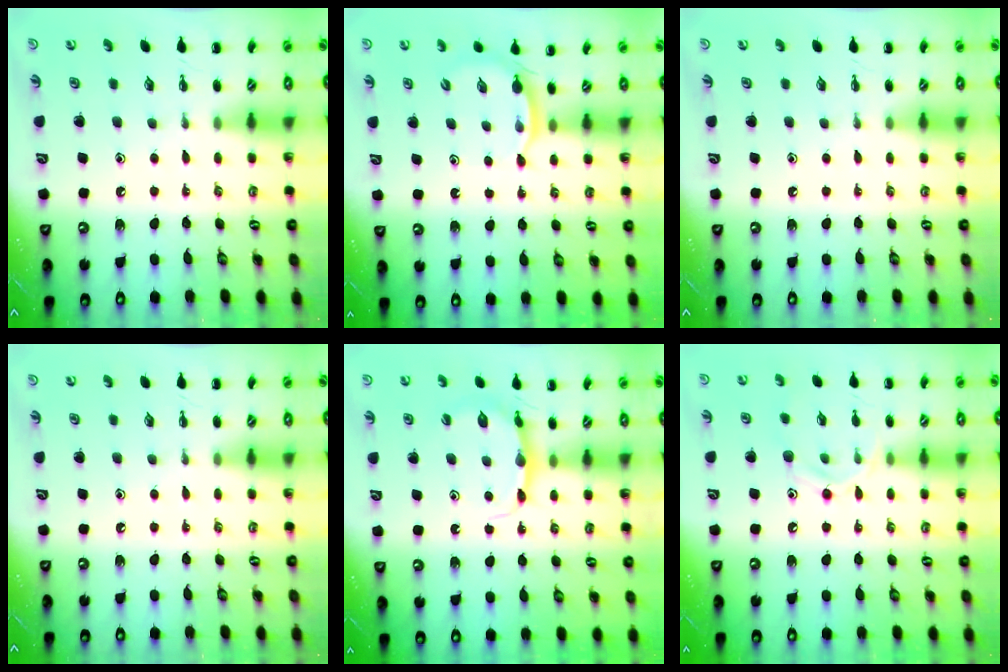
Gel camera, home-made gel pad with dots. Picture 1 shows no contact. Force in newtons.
{"total": 2.9, "press": 2.8, "slide": 0.7}
{"total": 0.0}
{"total": 0.0}
{"total": 7.2, "press": 7.2, "slide": 0.9}
{"total": 10.1, "press": 10.0, "slide": 1.1}